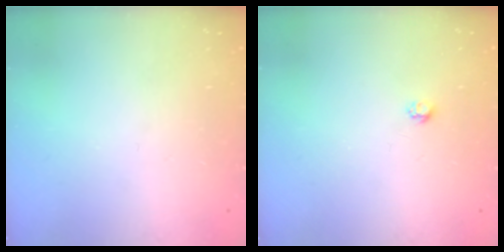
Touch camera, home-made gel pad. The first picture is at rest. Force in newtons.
{"total": 2.7, "press": 2.7, "slide": 0.4}